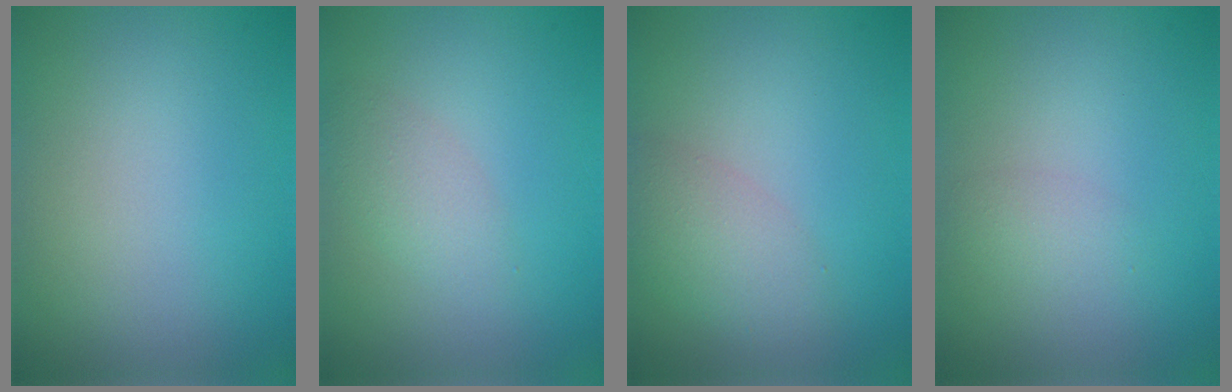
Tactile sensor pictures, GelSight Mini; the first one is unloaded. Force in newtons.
{"total": 2.2, "press": 2.2, "slide": 0.1}
{"total": 3.0, "press": 3.0, "slide": 0.1}
{"total": 1.2, "press": 1.2, "slide": 0.1}